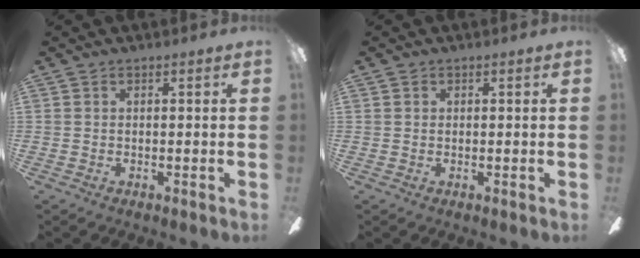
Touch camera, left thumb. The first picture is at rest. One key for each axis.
{"total": 0.6, "fx": 0.1, "fy": 0.6, "fz": 0.2, "tx": -0.002, "ty": 0.003, "tz": 0.002}